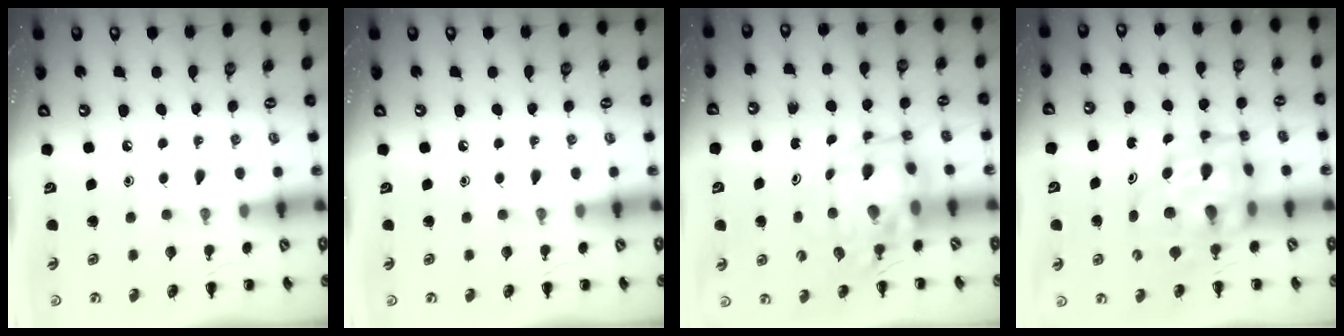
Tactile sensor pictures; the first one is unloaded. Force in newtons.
{"total": 0.0}
{"total": 7.4, "press": 7.0, "slide": 2.3}
{"total": 12.1, "press": 11.5, "slide": 3.6}